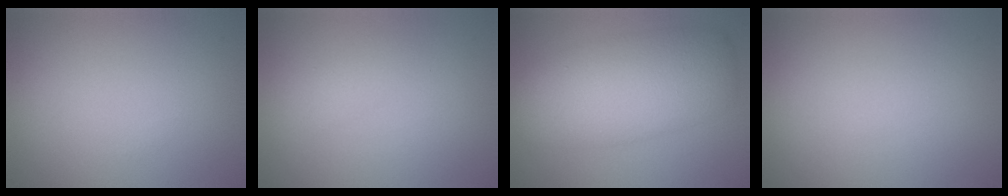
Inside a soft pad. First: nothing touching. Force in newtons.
{"total": 1.2, "press": 1.2, "slide": 0.0}
{"total": 7.5, "press": 7.5, "slide": 0.2}
{"total": 0.0}